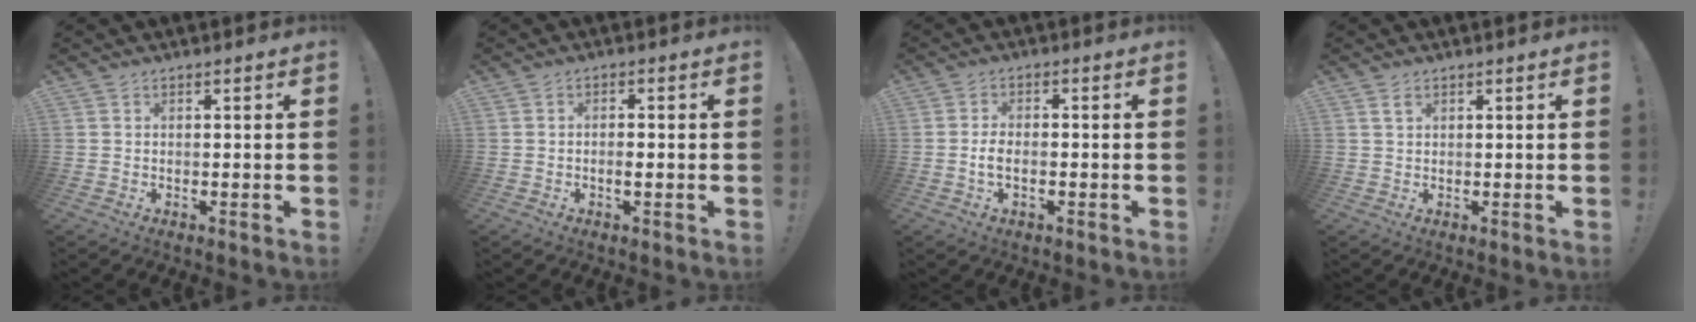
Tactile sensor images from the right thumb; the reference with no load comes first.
{"total": 2.2, "force": [-0.9, 0.5, 1.9], "torque": [-0.029, 0.000, -0.017]}
{"total": 3.5, "force": [-1.1, 1.5, 3.0], "torque": [-0.063, 0.002, -0.020]}
{"total": 1.8, "force": [0.9, 0.4, 1.4], "torque": [-0.026, 0.000, 0.015]}